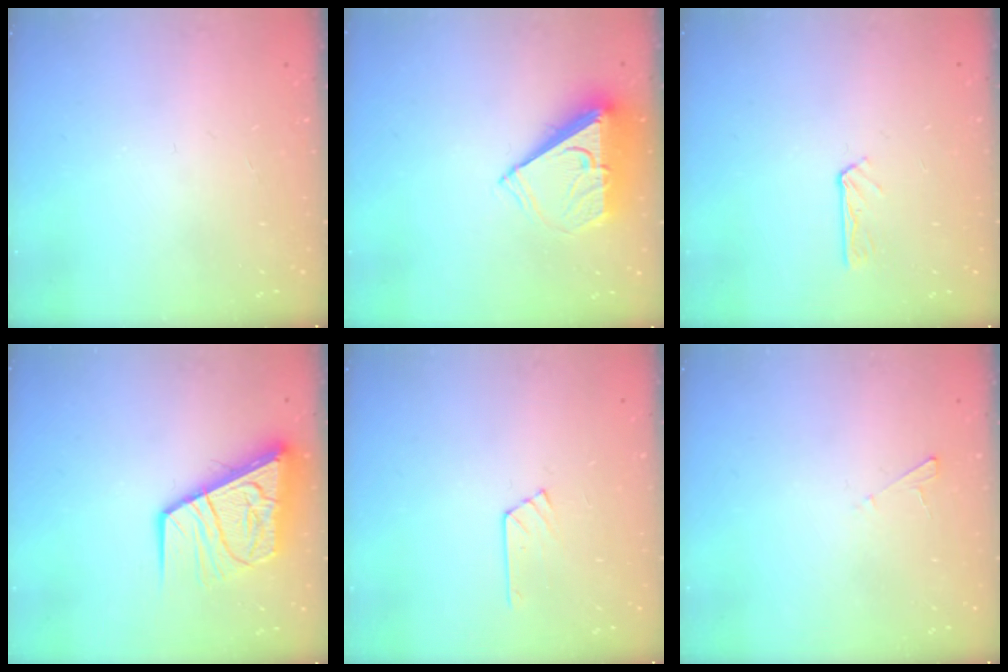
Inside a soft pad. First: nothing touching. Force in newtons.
{"total": 8.4, "press": 8.3, "slide": 1.3}
{"total": 2.7, "press": 2.7, "slide": 0.2}
{"total": 13.6, "press": 13.5, "slide": 1.7}
{"total": 5.7, "press": 5.7, "slide": 0.6}
{"total": 2.0, "press": 2.0, "slide": 0.2}